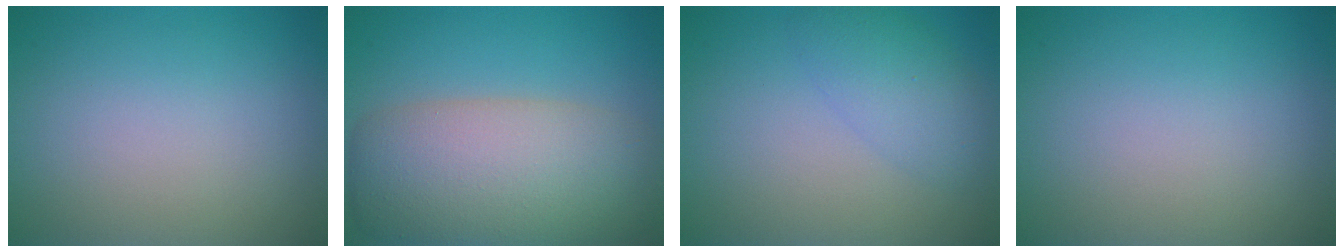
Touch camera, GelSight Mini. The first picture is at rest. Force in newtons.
{"total": 9.7, "press": 9.7, "slide": 0.6}
{"total": 3.3, "press": 3.3, "slide": 0.2}
{"total": 0.0}